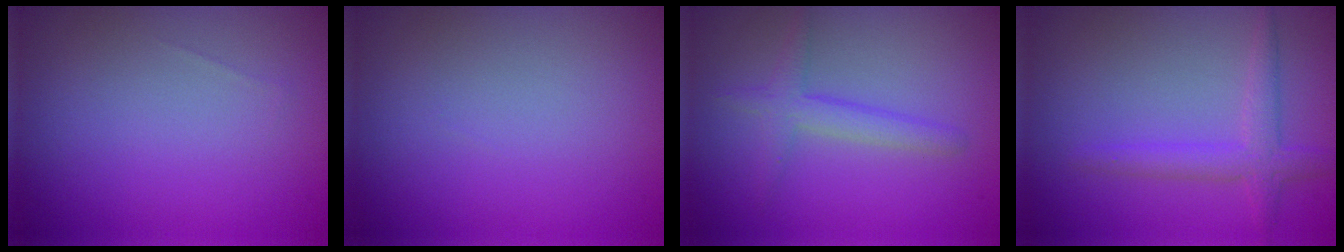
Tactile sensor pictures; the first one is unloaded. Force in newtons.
{"total": 0.0}
{"total": 2.4, "press": 2.4, "slide": 0.1}
{"total": 2.6, "press": 2.6, "slide": 0.1}